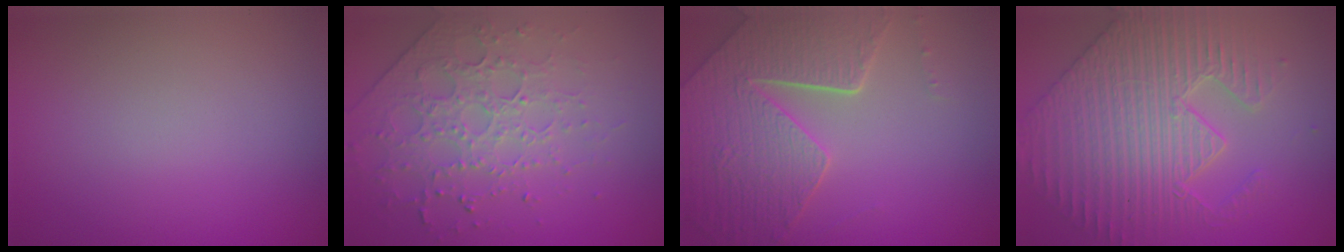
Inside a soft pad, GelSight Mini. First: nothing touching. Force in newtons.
{"total": 3.8, "press": 3.6, "slide": 1.4}
{"total": 7.5, "press": 5.6, "slide": 5.0}
{"total": 6.6, "press": 5.7, "slide": 3.3}